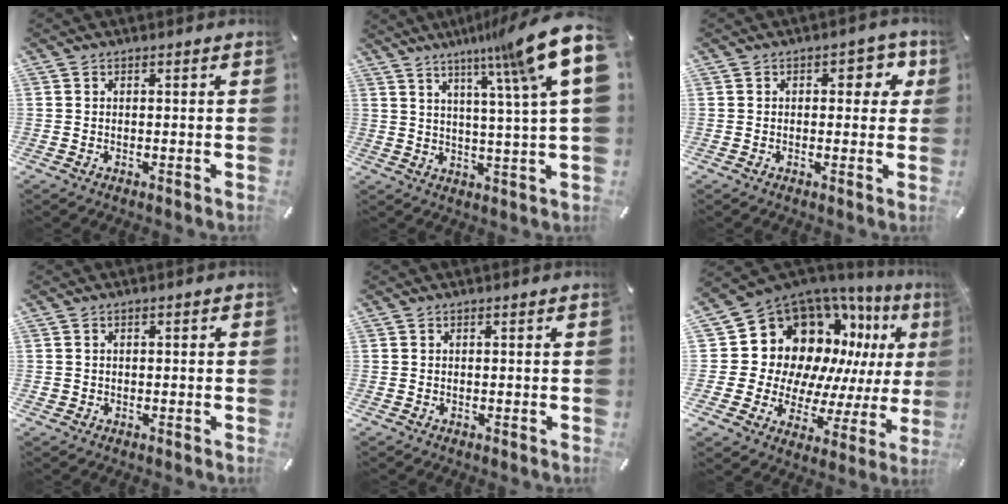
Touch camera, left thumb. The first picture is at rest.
{"total": 15.6, "force": [8.8, 0.8, 12.9], "torque": [-0.198, -0.046, 0.128]}
{"total": 5.4, "force": [1.4, 3.3, 4.0], "torque": [-0.035, -0.005, 0.013]}
{"total": 1.3, "force": [-0.3, 1.2, 0.5], "torque": [-0.009, 0.005, -0.009]}
{"total": 0.0}
{"total": 17.1, "force": [8.2, 13.1, 7.4], "torque": [-0.109, -0.093, 0.171]}